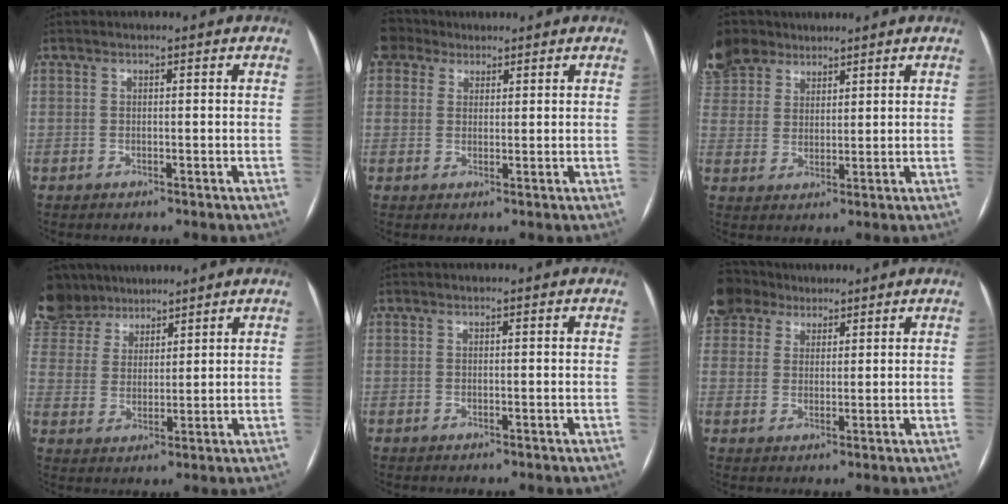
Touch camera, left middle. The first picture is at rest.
{"total": 2.0, "force": [1.7, 0.2, -0.9], "torque": [0.016, 0.008, 0.036]}
{"total": 8.5, "force": [6.9, 4.5, 1.9], "torque": [-0.062, 0.018, 0.145]}
{"total": 14.1, "force": [11.7, 6.4, 4.5], "torque": [-0.130, 0.036, 0.229]}
{"total": 0.0}
{"total": 4.9, "force": [4.3, 2.2, -0.2], "torque": [0.001, 0.015, 0.091]}